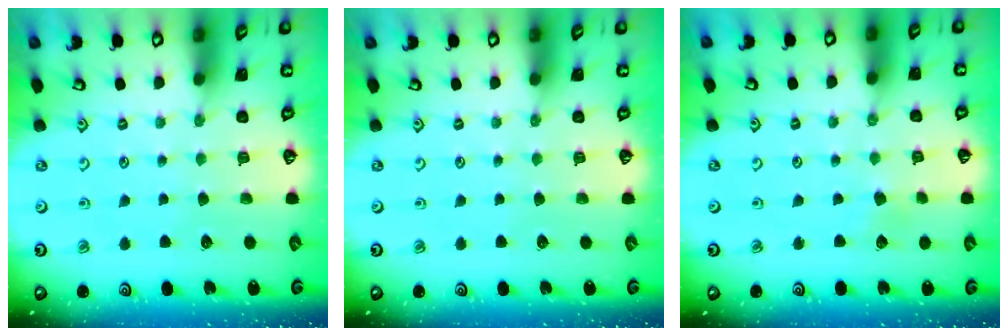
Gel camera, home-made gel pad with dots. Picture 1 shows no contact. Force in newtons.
{"total": 0.0}
{"total": 2.8, "press": 2.8, "slide": 0.3}